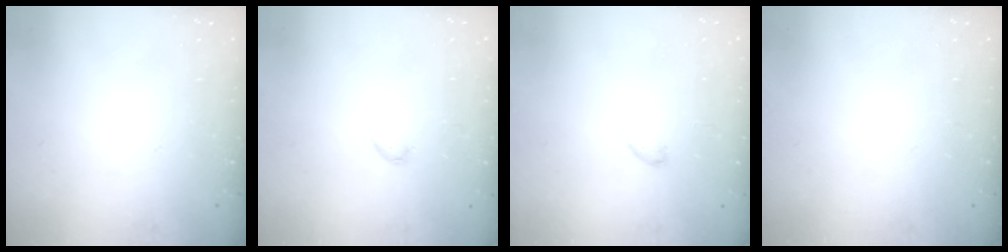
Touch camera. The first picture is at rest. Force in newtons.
{"total": 3.1, "press": 3.1, "slide": 0.4}
{"total": 3.9, "press": 3.9, "slide": 0.7}
{"total": 0.0}